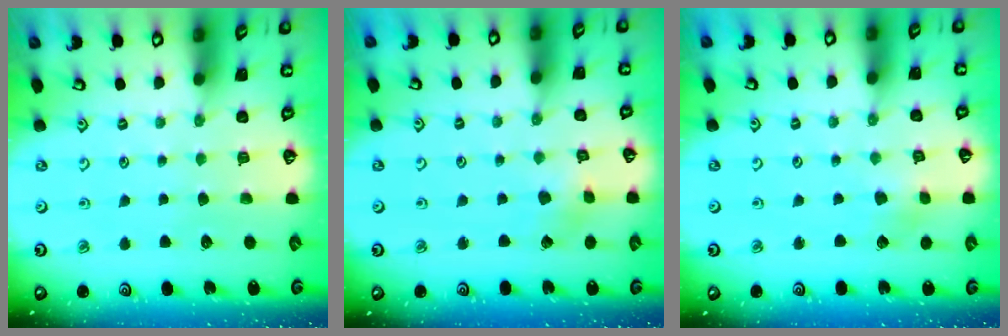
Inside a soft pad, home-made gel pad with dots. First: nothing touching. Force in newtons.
{"total": 2.6, "press": 2.6, "slide": 0.3}
{"total": 3.1, "press": 3.0, "slide": 0.5}